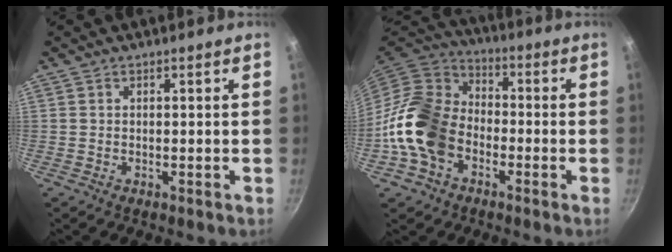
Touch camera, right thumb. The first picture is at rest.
{"total": 16.0, "force": [-4.8, 11.9, 9.7], "torque": [-0.159, 0.045, -0.111]}